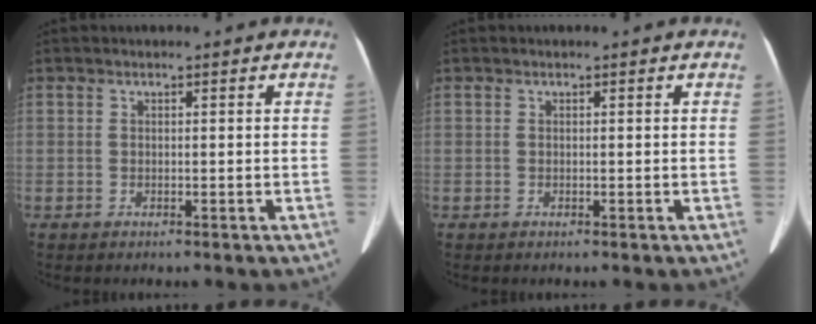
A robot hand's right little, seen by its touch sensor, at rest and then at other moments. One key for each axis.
{"total": 0.0}